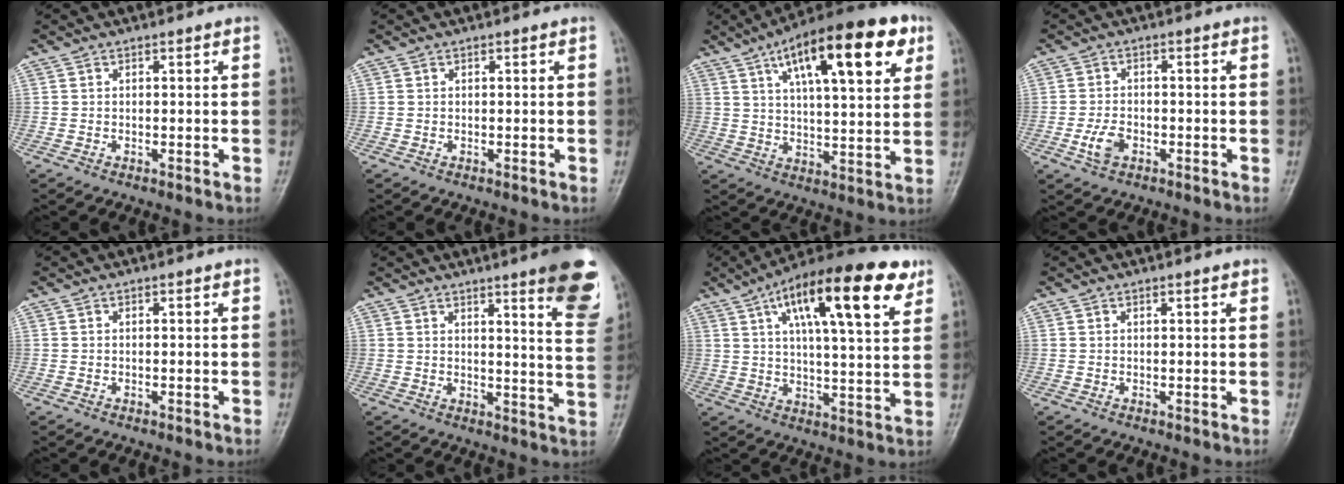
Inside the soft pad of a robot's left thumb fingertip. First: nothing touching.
{"total": 0.0}
{"total": 20.8, "force": [9.7, 6.9, 17.0], "torque": [-0.240, -0.008, 0.147]}
{"total": 3.9, "force": [-1.6, 2.5, 2.6], "torque": [-0.052, 0.007, -0.029]}
{"total": 0.0}
{"total": 13.1, "force": [7.9, 1.9, 10.3], "torque": [-0.107, -0.046, 0.092]}
{"total": 20.9, "force": [10.4, 6.4, 17.0], "torque": [-0.251, -0.012, 0.158]}
{"total": 0.9, "force": [0.7, 0.1, 0.6], "torque": [-0.007, -0.002, 0.010]}